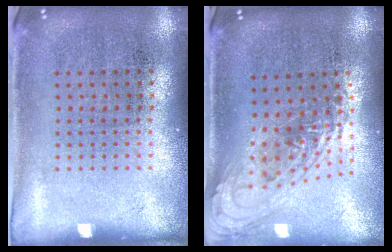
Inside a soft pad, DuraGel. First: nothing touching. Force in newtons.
{"total": 1.3, "press": 1.2, "slide": 0.5}